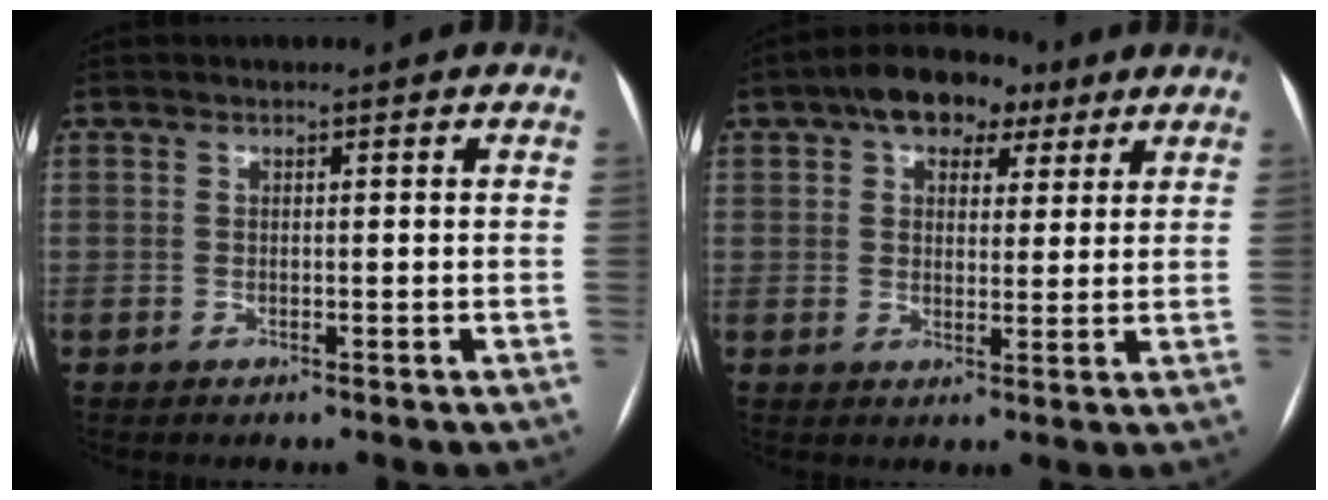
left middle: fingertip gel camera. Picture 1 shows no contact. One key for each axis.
{"total": 8.9, "fx": 5.2, "fy": 5.1, "fz": 5.1, "tx": -0.077, "ty": 0.029, "tz": 0.080}